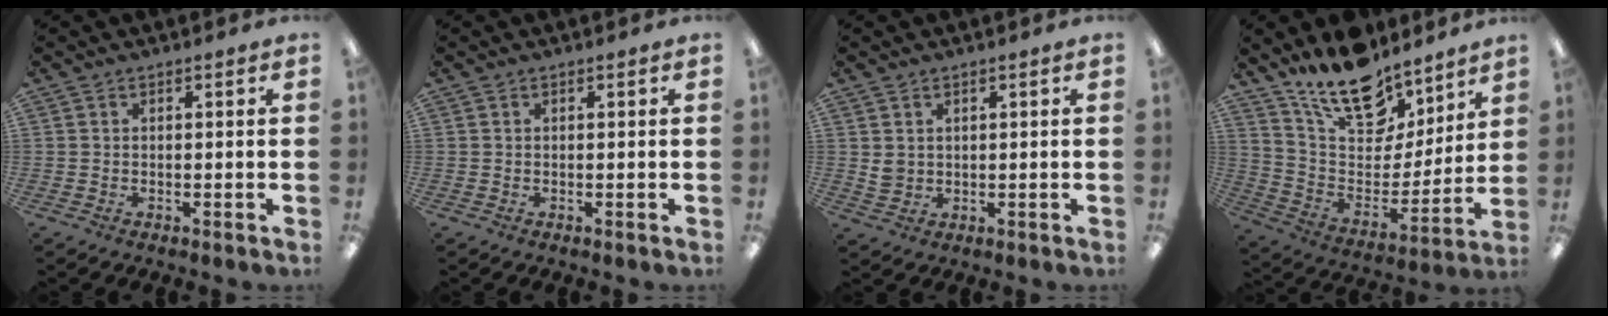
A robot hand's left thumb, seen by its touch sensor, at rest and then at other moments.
{"total": 0.0}
{"total": 2.9, "force": [1.6, 2.3, 0.8], "torque": [-0.010, 0.000, 0.028]}
{"total": 19.2, "force": [15.3, 9.0, 7.3], "torque": [-0.140, -0.105, 0.277]}